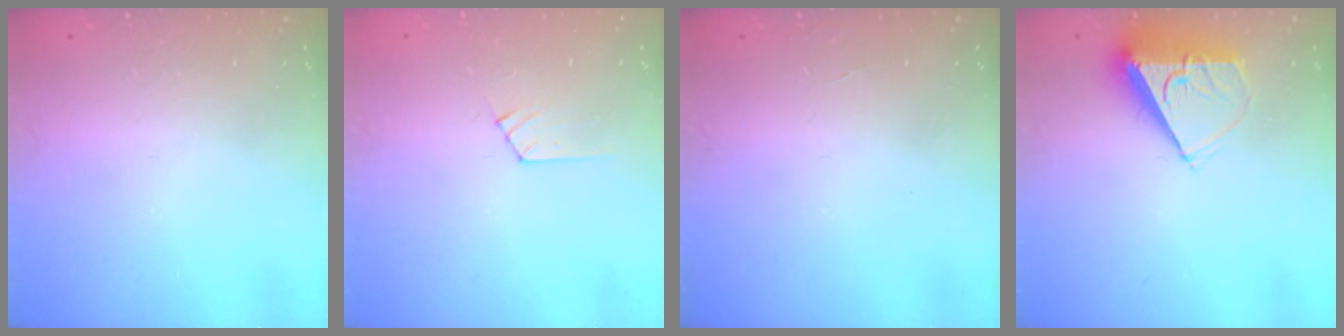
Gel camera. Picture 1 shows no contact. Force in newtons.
{"total": 7.1, "press": 7.0, "slide": 0.7}
{"total": 0.0}
{"total": 6.5, "press": 6.4, "slide": 0.9}